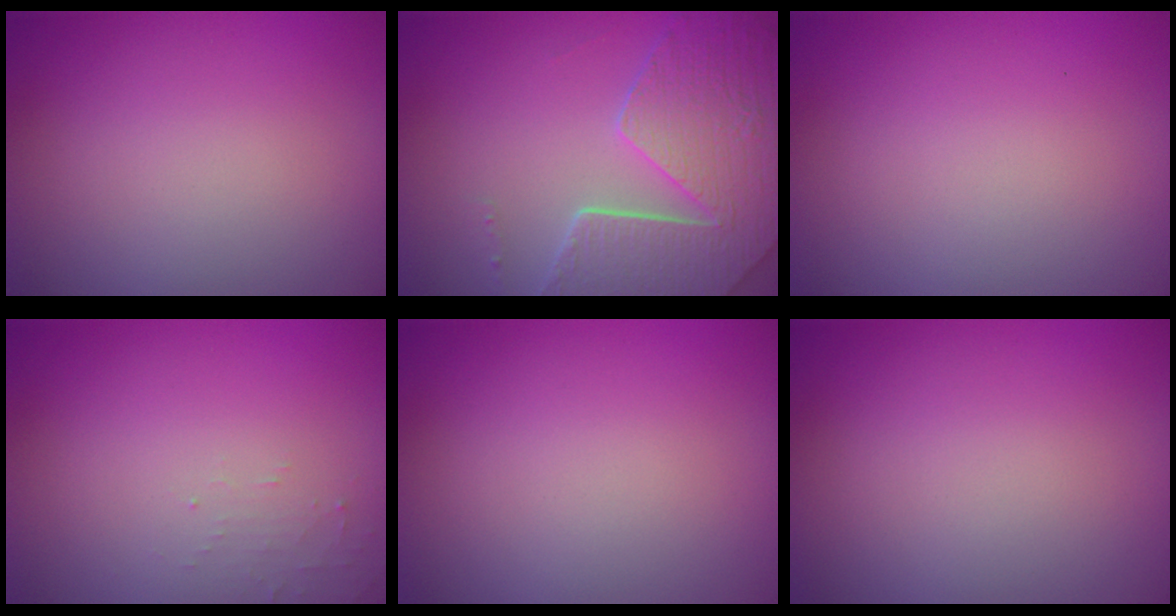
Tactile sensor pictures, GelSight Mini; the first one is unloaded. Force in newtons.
{"total": 7.9, "press": 5.8, "slide": 5.5}
{"total": 0.0}
{"total": 1.1, "press": 1.1, "slide": 0.2}
{"total": 0.0}
{"total": 0.0}